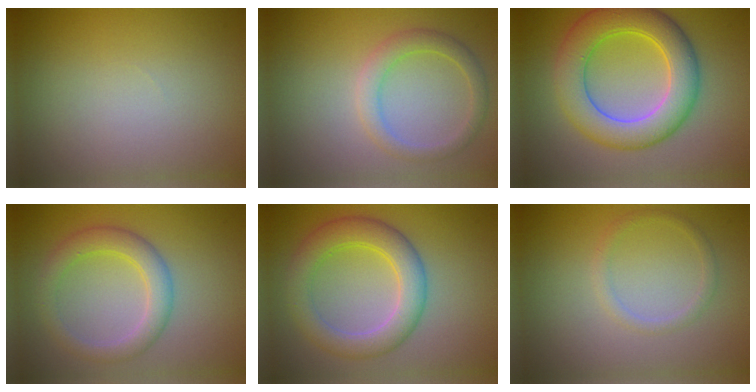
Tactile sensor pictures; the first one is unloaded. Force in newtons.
{"total": 2.5, "press": 2.5, "slide": 0.3}
{"total": 7.4, "press": 7.4, "slide": 0.1}
{"total": 3.5, "press": 3.5, "slide": 0.0}
{"total": 5.2, "press": 5.2, "slide": 0.1}
{"total": 1.3, "press": 1.2, "slide": 0.0}